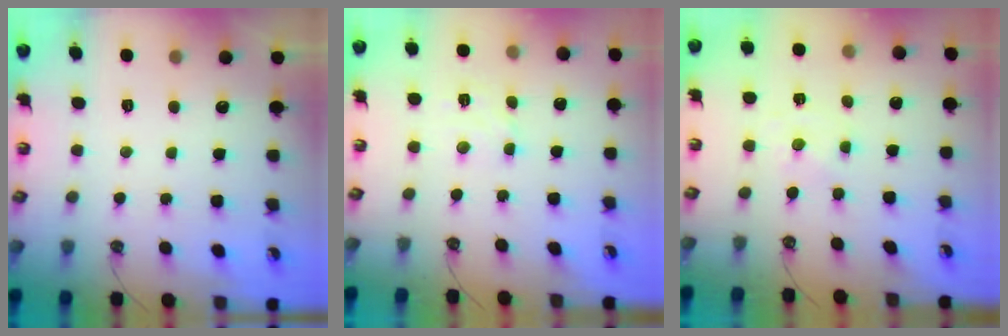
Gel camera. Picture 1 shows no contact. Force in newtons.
{"total": 2.9, "press": 2.9, "slide": 0.2}
{"total": 0.0}